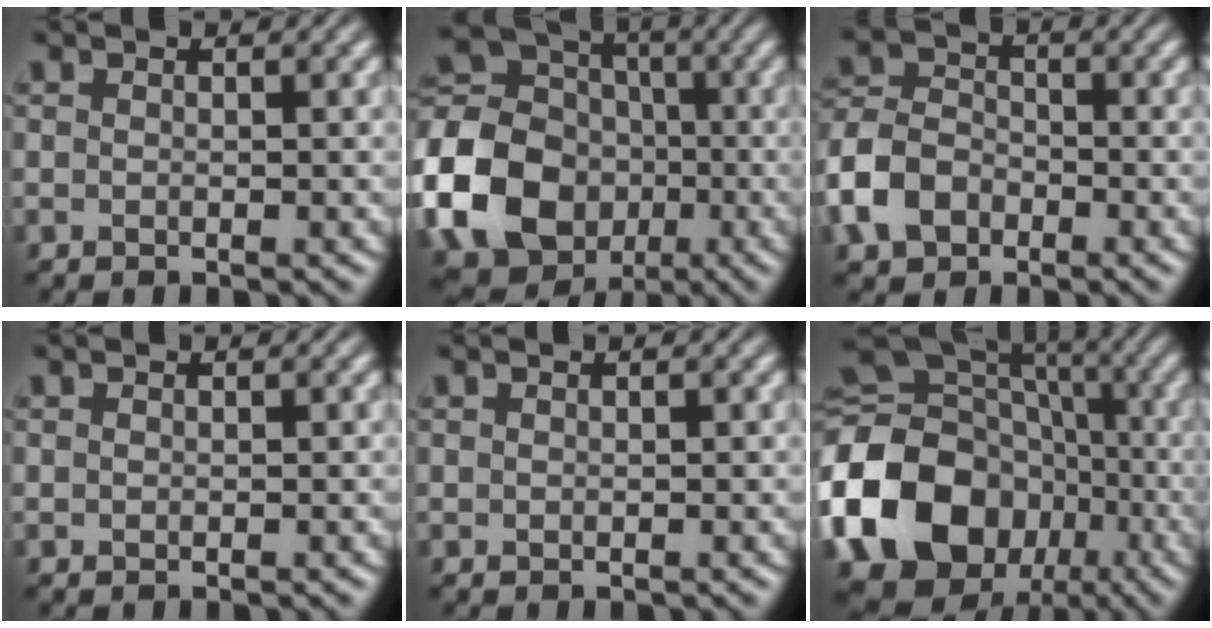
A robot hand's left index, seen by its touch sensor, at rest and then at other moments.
{"total": 17.5, "force": [-4.8, 14.9, 7.8], "torque": [-0.188, -0.025, -0.115]}
{"total": 5.0, "force": [-2.3, 3.8, 2.4], "torque": [-0.052, 0.008, -0.057]}
{"total": 0.0}
{"total": 0.0}
{"total": 22.3, "force": [-6.2, 18.8, 10.2], "torque": [-0.219, -0.022, -0.127]}